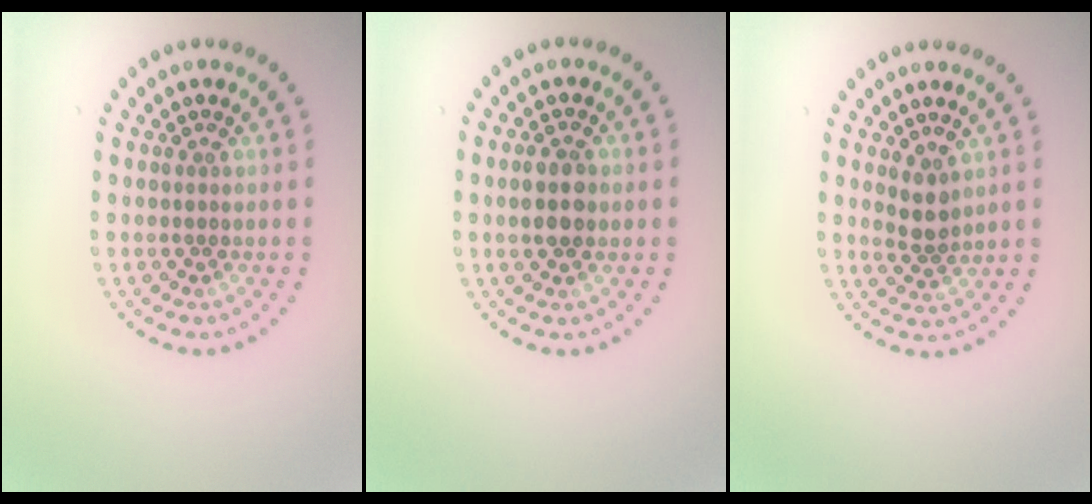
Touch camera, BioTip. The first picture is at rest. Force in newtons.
{"total": 2.9, "press": 2.9, "slide": 0.1}
{"total": 1.9, "press": 1.6, "slide": 1.1}